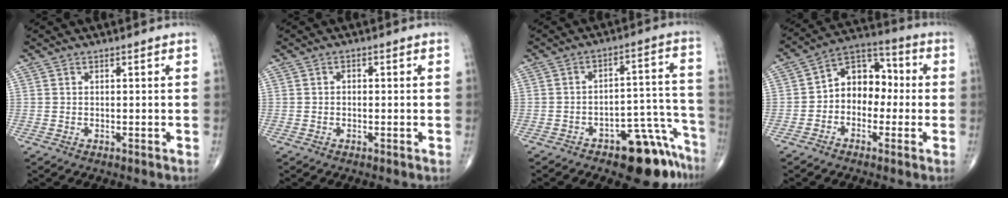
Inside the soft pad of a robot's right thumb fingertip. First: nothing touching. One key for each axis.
{"total": 0.8, "fx": -0.1, "fy": 0.6, "fz": 0.5, "tx": -0.002, "ty": 0.004, "tz": -0.006}
{"total": 13.1, "fx": -9.0, "fy": 5.6, "fz": 7.7, "tx": -0.046, "ty": 0.094, "tz": -0.124}
{"total": 10.1, "fx": -1.0, "fy": 7.6, "fz": 6.6, "tx": -0.063, "ty": 0.046, "tz": -0.035}